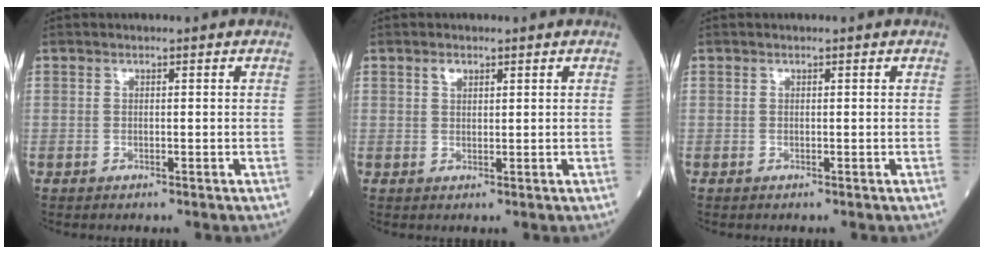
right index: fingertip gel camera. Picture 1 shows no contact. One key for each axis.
{"total": 1.4, "fx": 0.9, "fy": 0.7, "fz": 0.7, "tx": -0.013, "ty": 0.003, "tz": 0.020}
{"total": 0.0}